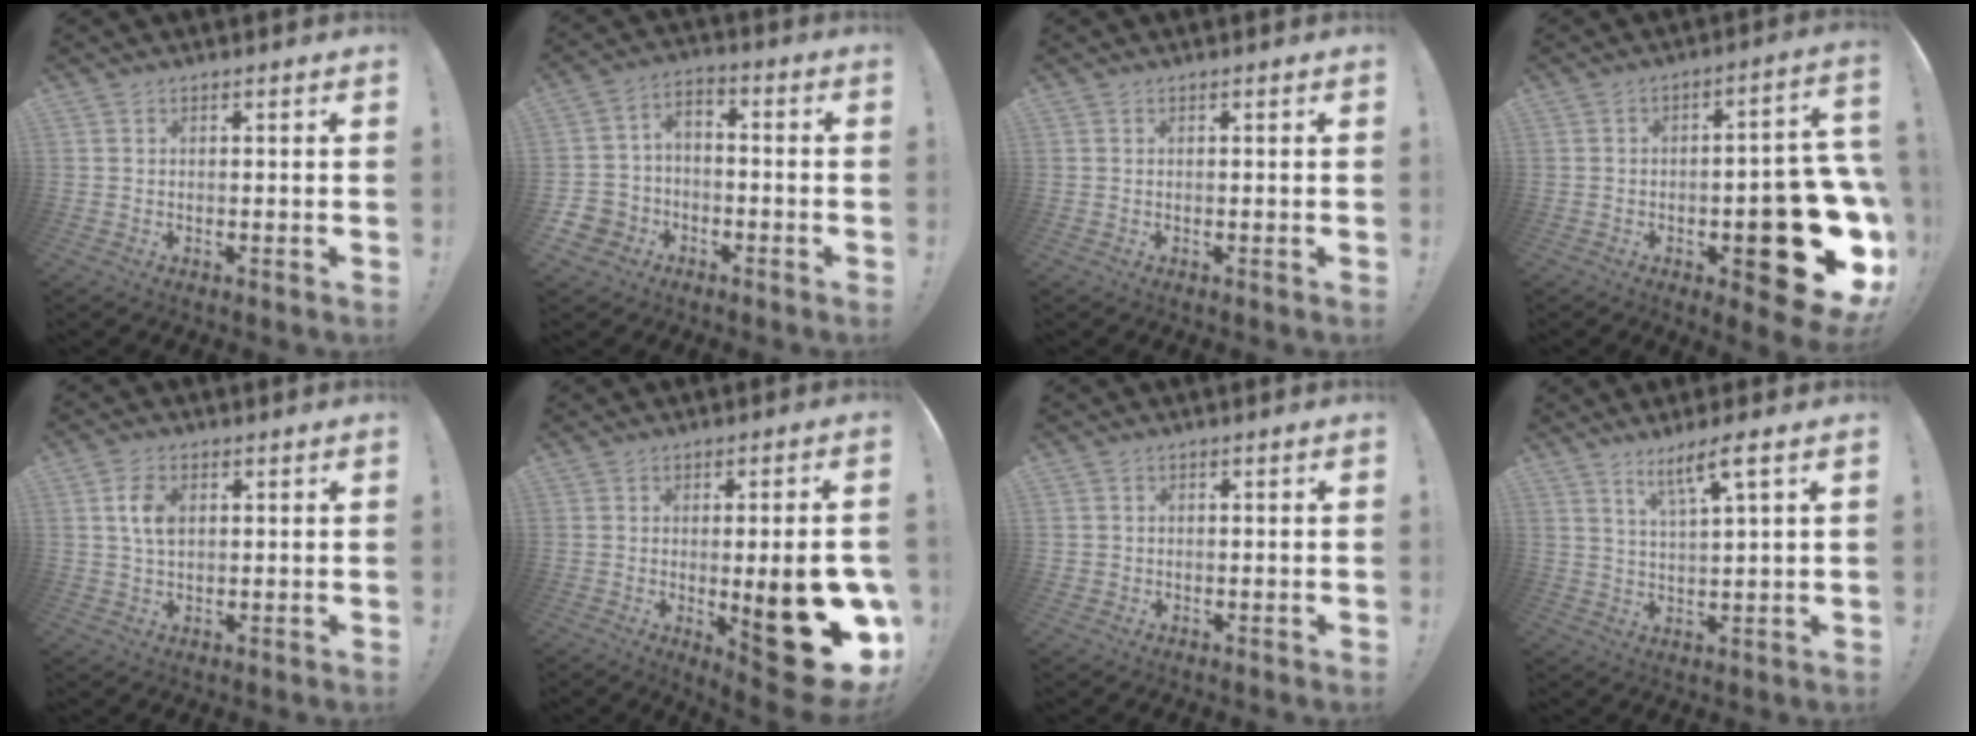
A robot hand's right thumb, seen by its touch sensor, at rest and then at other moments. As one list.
[{"total": 6.8, "force": [-4.4, 5.0, 1.4], "torque": [-0.034, 0.030, -0.082]}, {"total": 0.0}, {"total": 22.8, "force": [-6.6, 8.6, 20.0], "torque": [-0.230, 0.027, -0.083]}, {"total": 6.1, "force": [1.4, 3.7, 4.6], "torque": [-0.082, -0.001, 0.023]}, {"total": 21.3, "force": [-5.0, 6.0, 19.8], "torque": [-0.240, 0.006, -0.056]}, {"total": 1.1, "force": [0.0, 1.1, 0.1], "torque": [-0.009, 0.006, 0.002]}, {"total": 7.0, "force": [4.4, 0.3, 5.4], "torque": [-0.088, -0.021, 0.069]}]